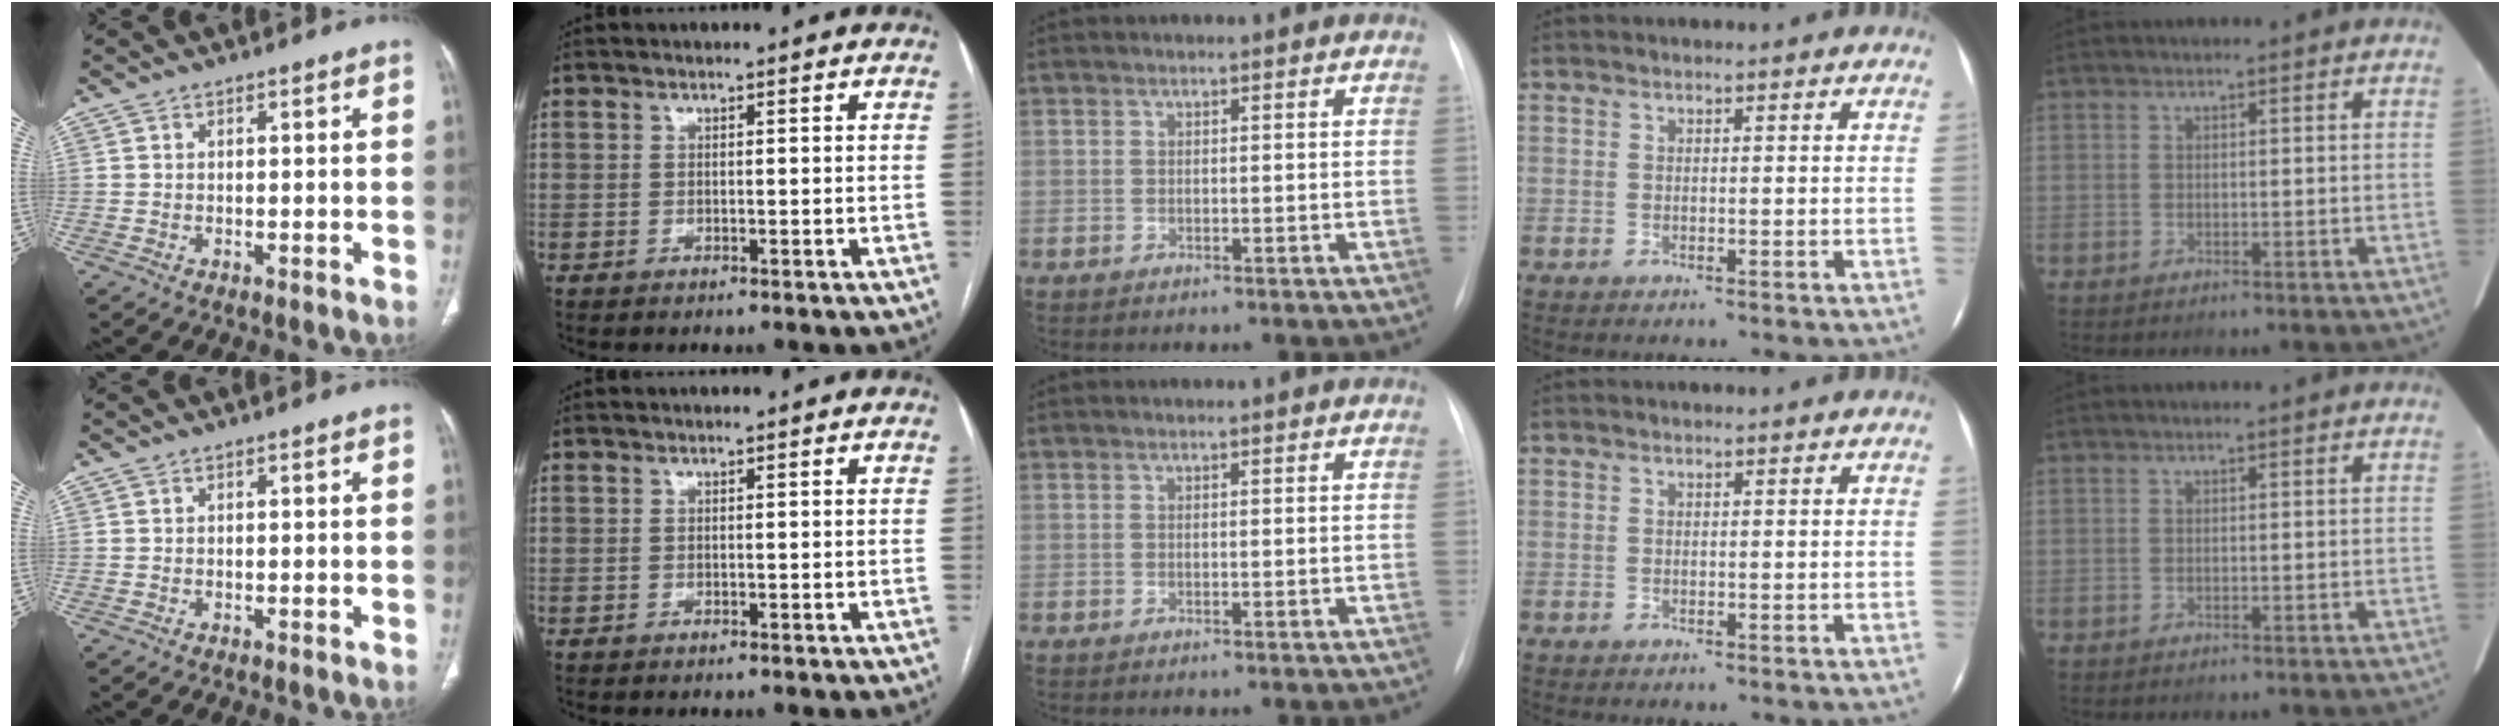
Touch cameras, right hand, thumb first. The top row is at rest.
{}